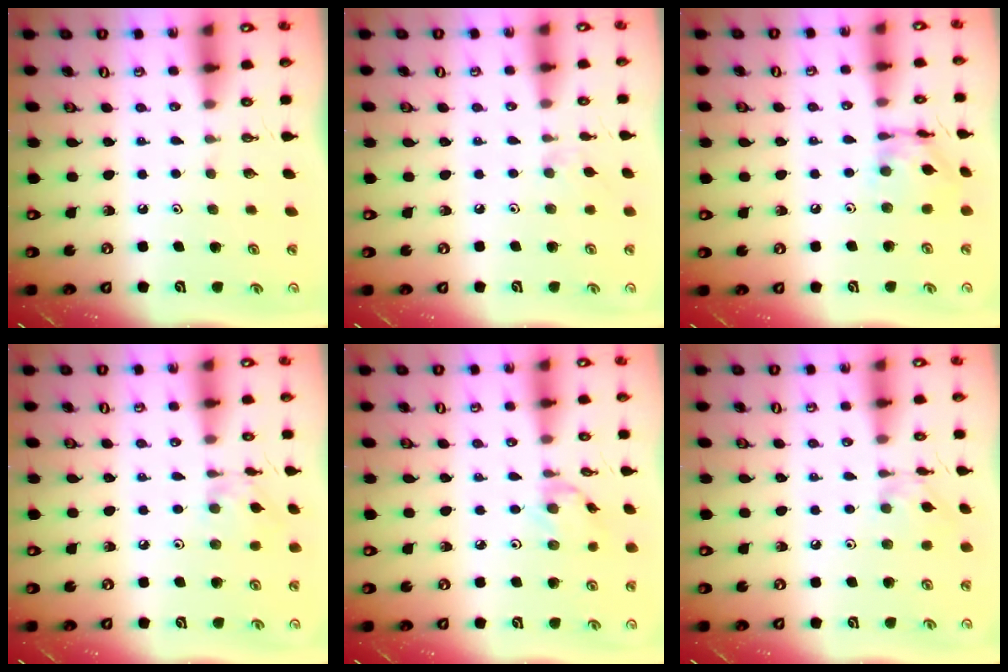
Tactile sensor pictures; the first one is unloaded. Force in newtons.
{"total": 4.9, "press": 4.9, "slide": 0.7}
{"total": 10.7, "press": 10.6, "slide": 0.8}
{"total": 2.2, "press": 2.2, "slide": 0.0}
{"total": 1.2, "press": 1.1, "slide": 0.3}
{"total": 2.4, "press": 2.4, "slide": 0.2}